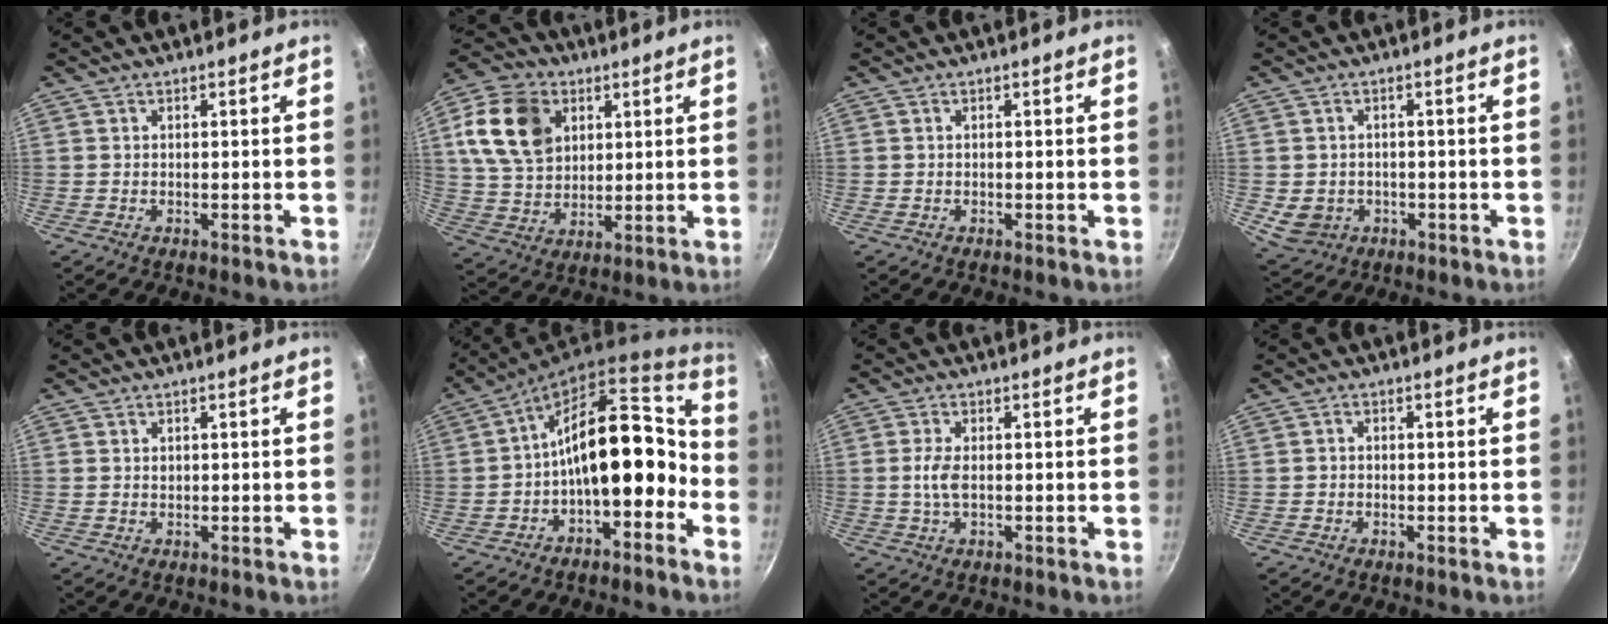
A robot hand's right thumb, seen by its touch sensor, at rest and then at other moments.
{"total": 15.6, "force": [5.0, 11.5, 9.3], "torque": [-0.154, -0.006, 0.092]}
{"total": 0.0}
{"total": 6.0, "force": [-1.3, 5.1, 2.8], "torque": [-0.039, 0.011, -0.004]}
{"total": 0.8, "force": [0.3, 0.6, 0.4], "torque": [-0.005, 0.002, 0.006]}
{"total": 14.3, "force": [-4.0, 7.5, 11.4], "torque": [-0.115, 0.075, -0.061]}
{"total": 3.5, "force": [-0.1, 1.6, 3.1], "torque": [-0.072, 0.001, -0.004]}
{"total": 0.9, "force": [-0.4, 0.7, 0.4], "torque": [-0.008, 0.004, -0.007]}